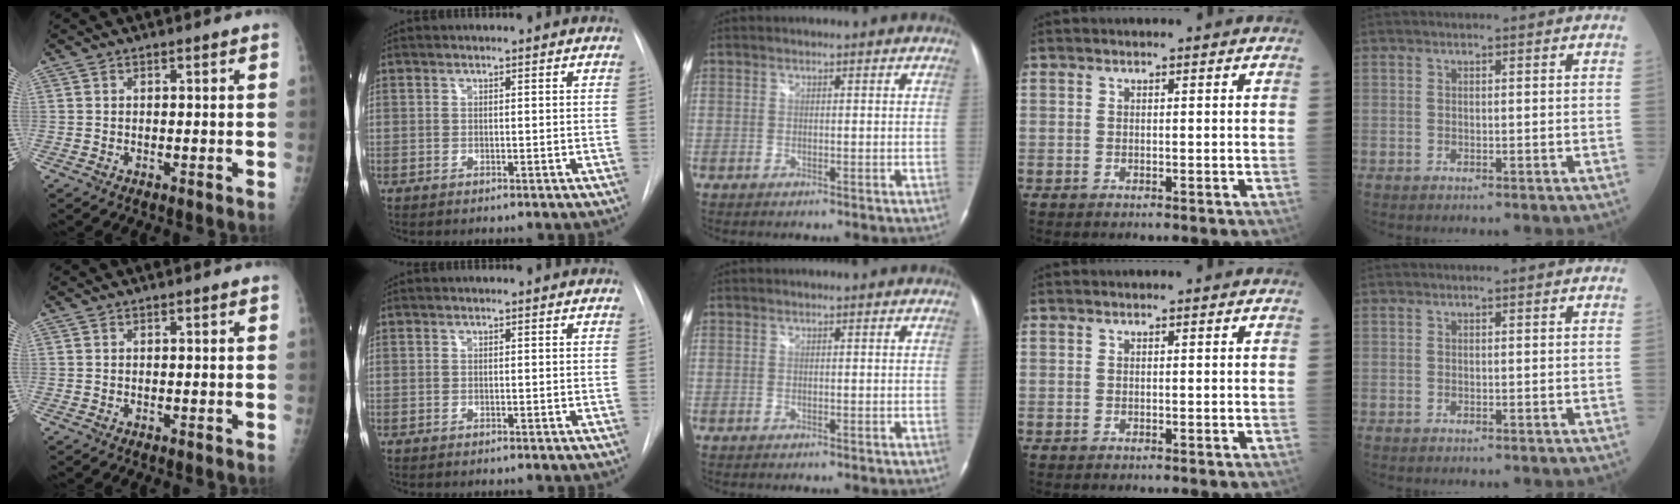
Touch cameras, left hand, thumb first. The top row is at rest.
{}